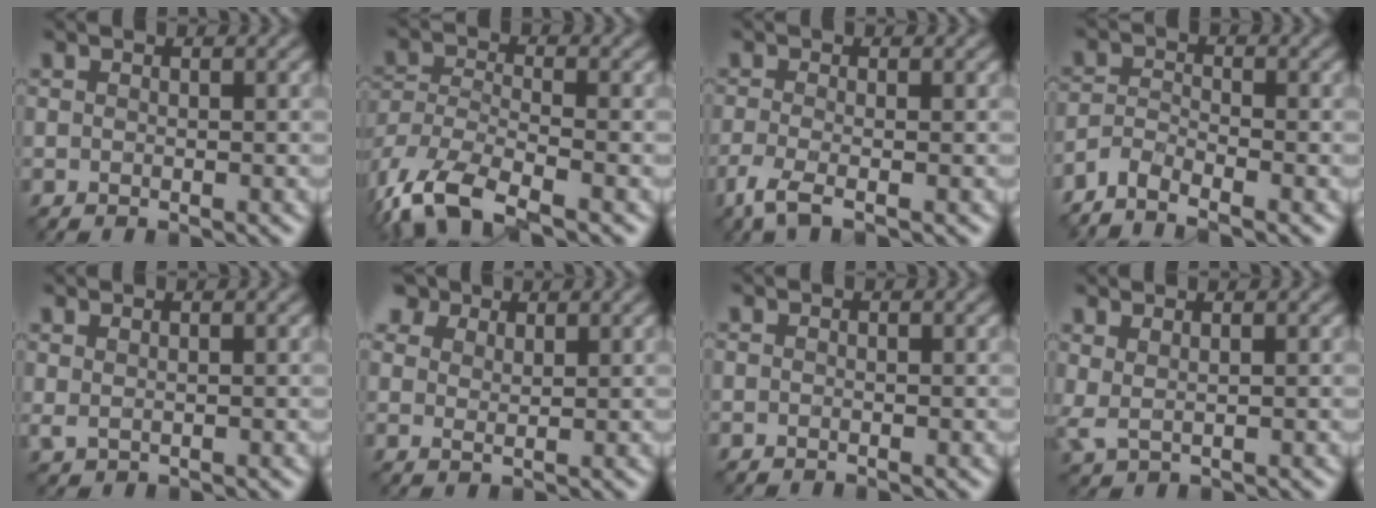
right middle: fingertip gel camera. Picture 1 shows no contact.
{"total": 8.9, "force": [-5.6, 3.7, 5.8], "torque": [-0.131, -0.021, -0.114]}
{"total": 2.7, "force": [-1.7, 0.6, 1.9], "torque": [-0.054, -0.009, -0.044]}
{"total": 3.1, "force": [-2.7, 0.7, 1.3], "torque": [-0.030, -0.001, -0.066]}
{"total": 0.8, "force": [0.7, 0.2, 0.4], "torque": [-0.014, -0.002, 0.018]}
{"total": 5.4, "force": [4.1, 2.9, 2.2], "torque": [-0.064, 0.007, 0.067]}
{"total": 0.0}
{"total": 1.6, "force": [1.0, 0.5, 1.2], "torque": [-0.033, -0.001, 0.023]}